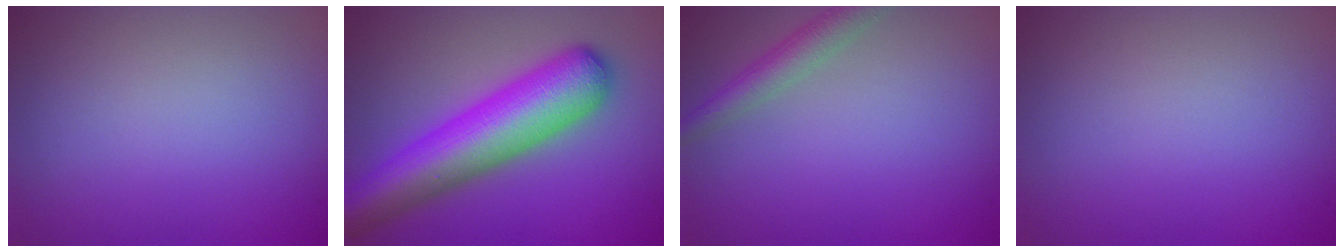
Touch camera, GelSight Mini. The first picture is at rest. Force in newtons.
{"total": 9.7, "press": 9.7, "slide": 0.3}
{"total": 2.8, "press": 2.8, "slide": 0.1}
{"total": 0.0}